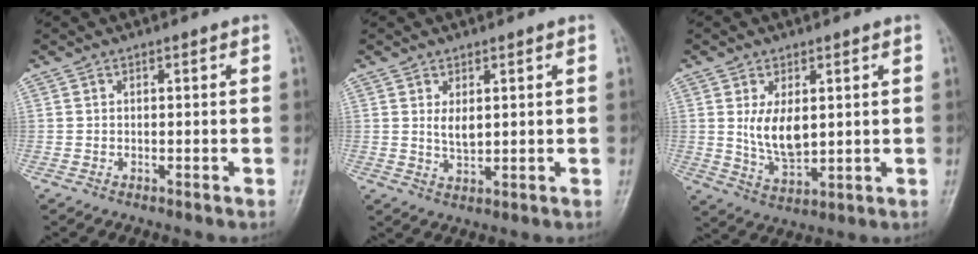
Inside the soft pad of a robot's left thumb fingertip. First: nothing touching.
{"total": 3.1, "force": [1.1, 1.6, 2.4], "torque": [-0.035, -0.013, 0.023]}
{"total": 7.2, "force": [1.6, 4.0, 5.8], "torque": [-0.093, -0.020, 0.041]}